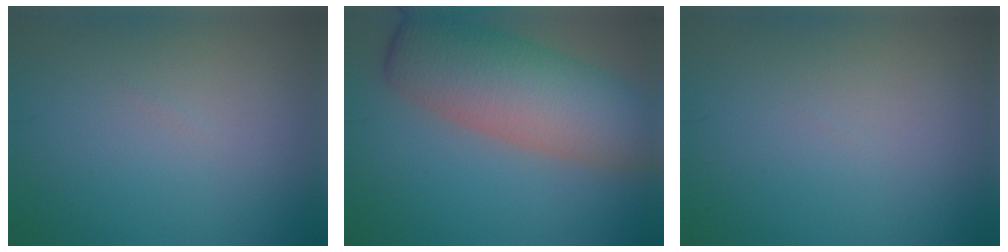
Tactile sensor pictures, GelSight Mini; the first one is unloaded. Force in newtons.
{"total": 9.9, "press": 9.9, "slide": 0.5}
{"total": 0.0}